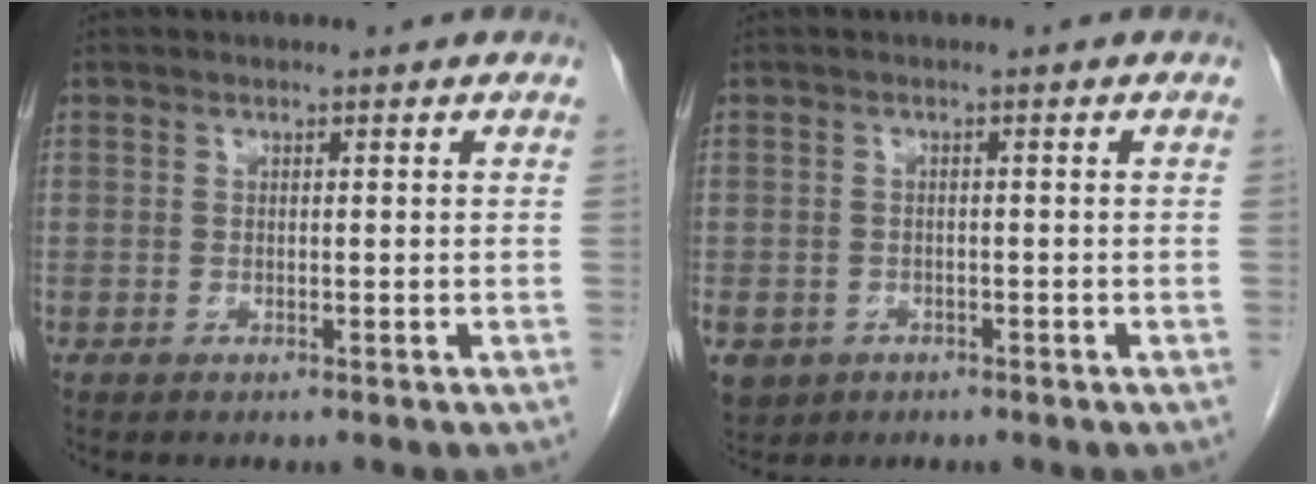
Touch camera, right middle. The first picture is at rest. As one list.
[{"total": 6.7, "force": [-3.1, 5.6, 2.2], "torque": [-0.060, -0.003, -0.043]}]